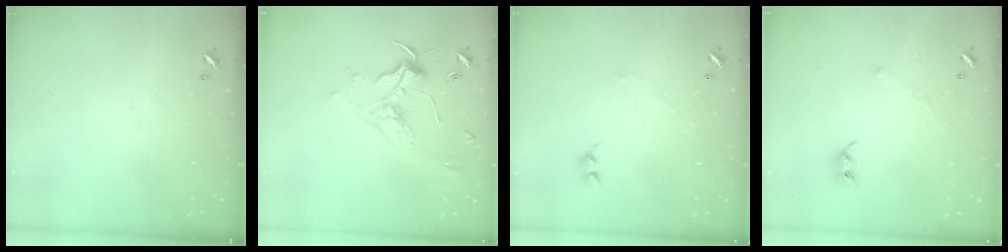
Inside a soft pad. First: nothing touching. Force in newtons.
{"total": 2.0, "press": 1.9, "slide": 0.7}
{"total": 1.1, "press": 0.9, "slide": 0.6}
{"total": 4.2, "press": 4.2, "slide": 0.9}